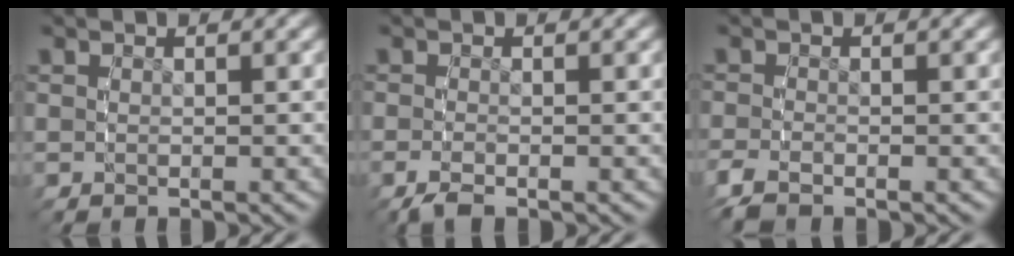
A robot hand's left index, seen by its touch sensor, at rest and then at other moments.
{"total": 1.3, "force": [-1.1, 0.2, 0.7], "torque": [-0.017, -0.003, -0.017]}
{"total": 1.8, "force": [-1.5, 0.7, 0.8], "torque": [-0.029, -0.008, -0.024]}